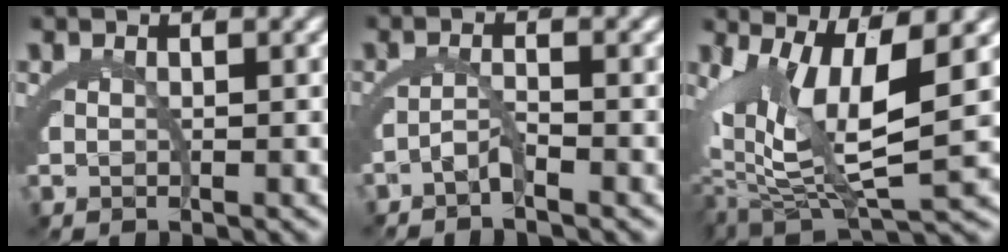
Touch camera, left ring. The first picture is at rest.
{"total": 2.7, "force": [-1.7, -2.0, -0.5], "torque": [0.032, 0.010, -0.038]}
{"total": 7.5, "force": [-0.2, 3.4, 6.7], "torque": [-0.109, -0.014, 0.002]}